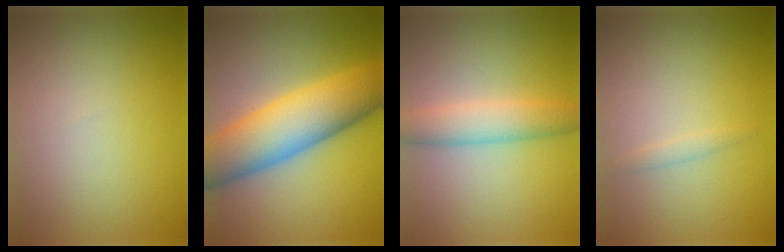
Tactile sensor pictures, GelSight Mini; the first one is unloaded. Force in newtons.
{"total": 9.9, "press": 9.9, "slide": 0.1}
{"total": 3.6, "press": 3.6, "slide": 0.1}
{"total": 0.8, "press": 0.8, "slide": 0.1}